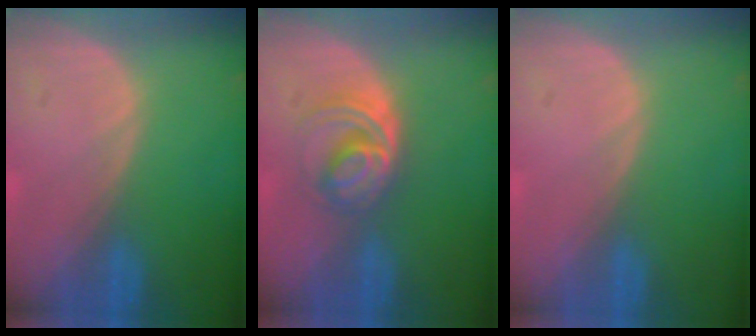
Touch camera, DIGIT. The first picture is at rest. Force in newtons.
{"total": 6.1, "press": 5.3, "slide": 3.1}
{"total": 0.6, "press": 0.1, "slide": 0.6}